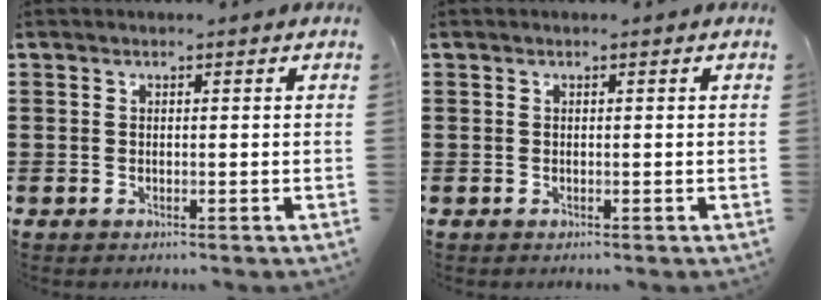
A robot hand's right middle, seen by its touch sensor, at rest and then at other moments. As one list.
[{"total": 0.0}]